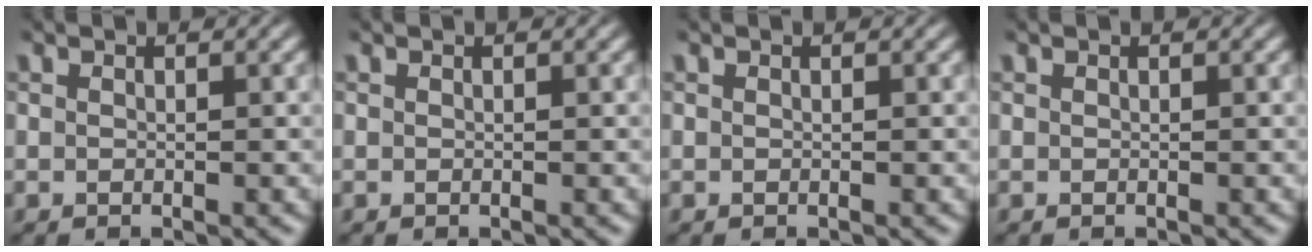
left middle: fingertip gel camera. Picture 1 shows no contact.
{"total": 0.0}
{"total": 0.0}
{"total": 0.0}